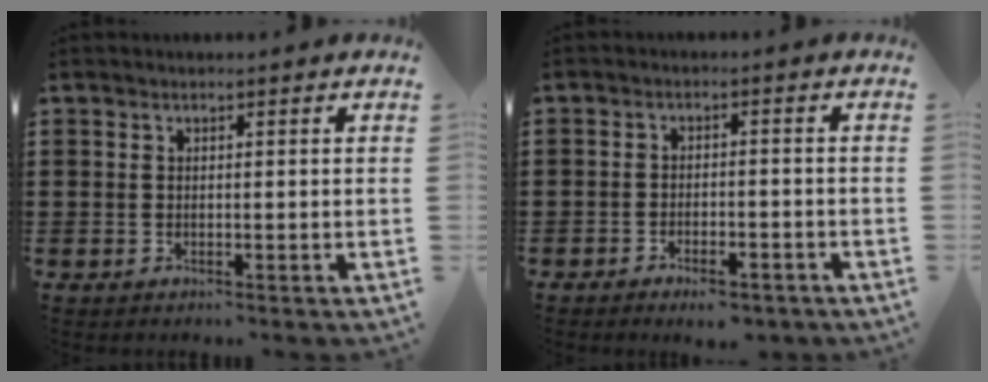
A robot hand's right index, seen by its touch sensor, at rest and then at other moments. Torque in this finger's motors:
{"motor_torque": [0.15, 0.14, 0.11, 0.00]}